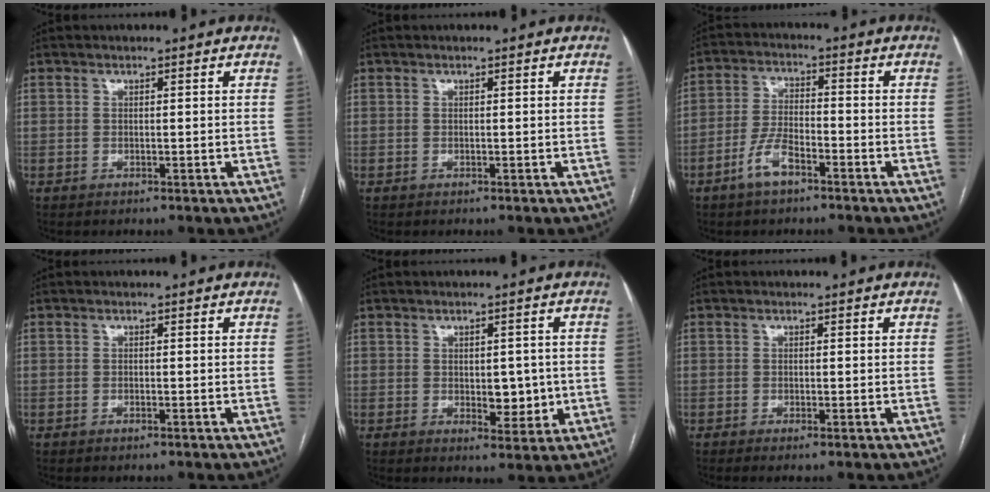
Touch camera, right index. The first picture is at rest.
{"total": 0.0}
{"total": 6.1, "force": [-3.7, 2.3, 4.2], "torque": [-0.092, 0.006, -0.070]}
{"total": 0.6, "force": [-0.5, 0.1, 0.4], "torque": [-0.008, -0.001, -0.005]}
{"total": 5.0, "force": [-0.3, 2.7, 4.2], "torque": [-0.049, -0.002, 0.004]}
{"total": 1.0, "force": [-0.6, -0.1, 0.8], "torque": [-0.016, -0.002, -0.010]}